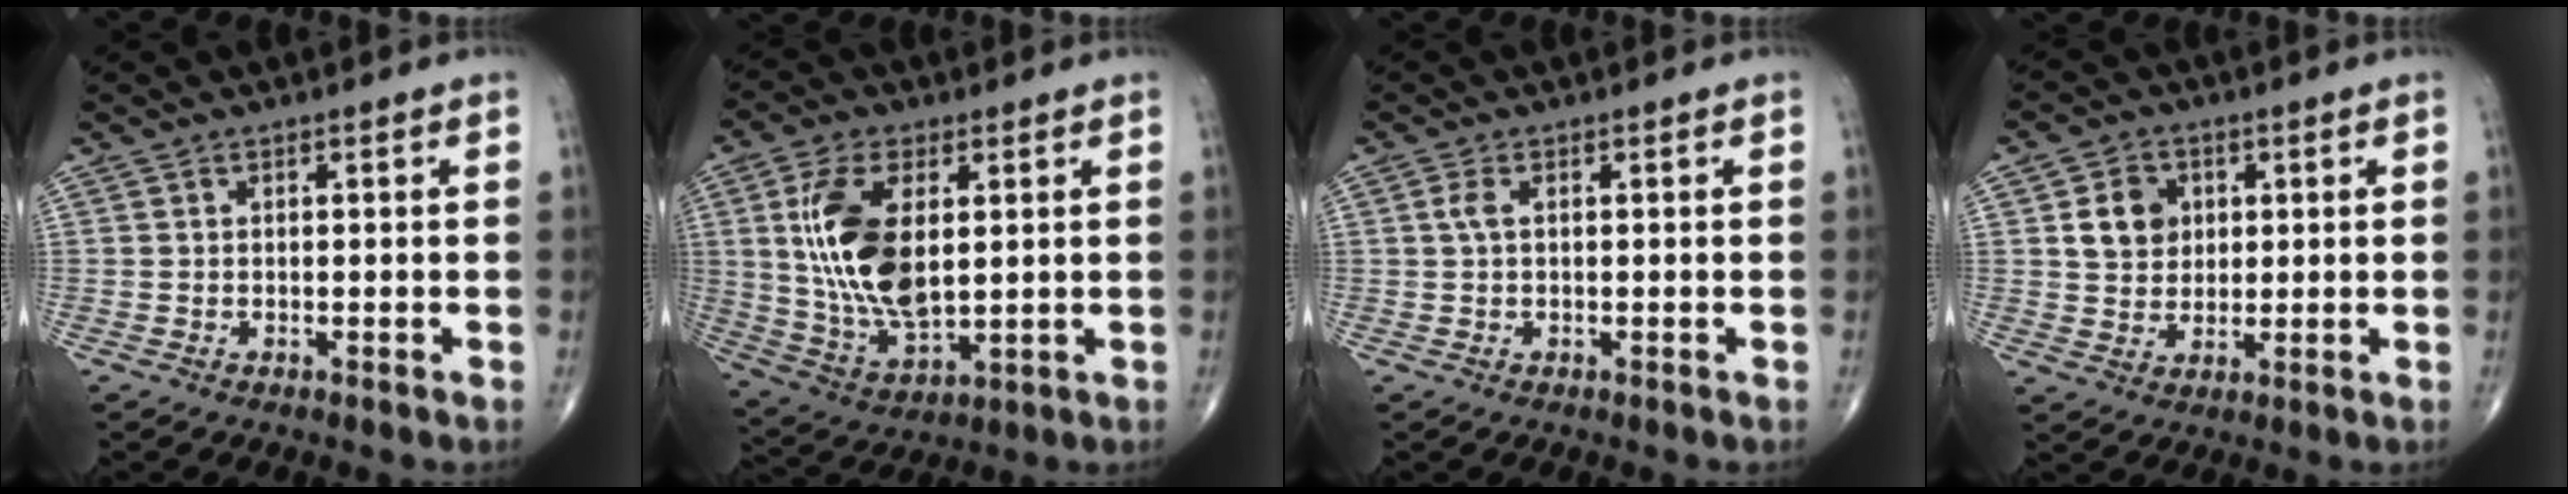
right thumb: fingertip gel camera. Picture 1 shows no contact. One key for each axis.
{"total": 15.6, "fx": 2.8, "fy": 7.8, "fz": 13.2, "tx": -0.256, "ty": -0.017, "tz": 0.062}
{"total": 1.6, "fx": 0.3, "fy": 0.8, "fz": 1.4, "tx": -0.037, "ty": 0.005, "tz": 0.007}
{"total": 6.9, "fx": 1.8, "fy": 5.8, "fz": 3.3, "tx": -0.032, "ty": -0.007, "tz": 0.031}